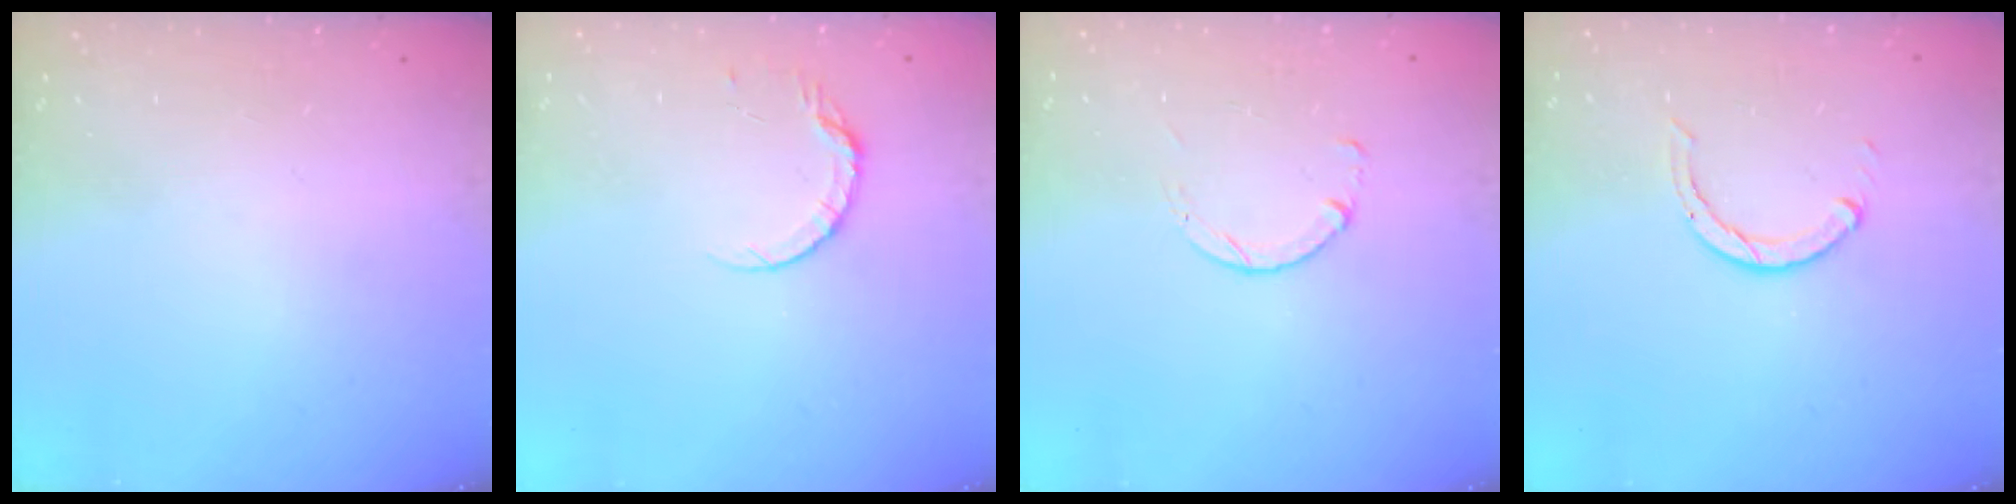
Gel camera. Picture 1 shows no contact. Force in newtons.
{"total": 5.3, "press": 5.2, "slide": 0.6}
{"total": 1.8, "press": 1.8, "slide": 0.2}
{"total": 3.2, "press": 3.1, "slide": 0.4}